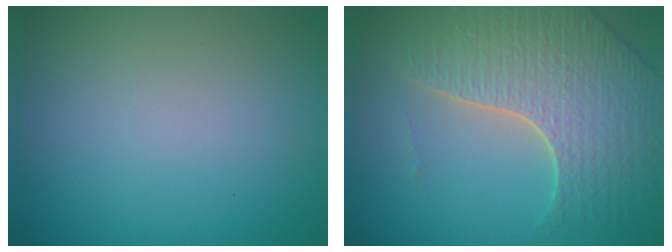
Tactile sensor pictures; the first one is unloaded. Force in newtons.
{"total": 6.8, "press": 4.9, "slide": 4.7}